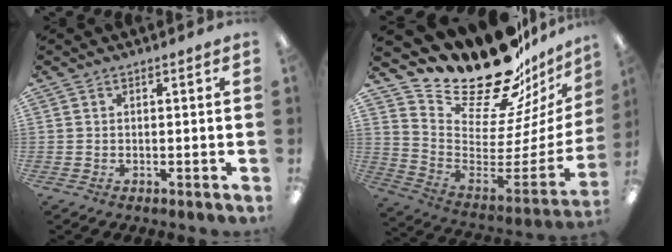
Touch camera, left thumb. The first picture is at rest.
{"total": 21.0, "force": [18.7, 6.2, 7.2], "torque": [-0.115, -0.166, 0.324]}